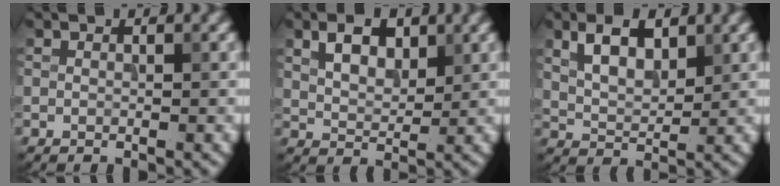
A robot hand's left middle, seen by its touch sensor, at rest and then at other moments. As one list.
[{"total": 3.8, "force": [1.7, 2.2, 2.6], "torque": [-0.049, 0.004, 0.030]}, {"total": 4.3, "force": [2.0, 2.2, 3.1], "torque": [-0.062, 0.003, 0.038]}]